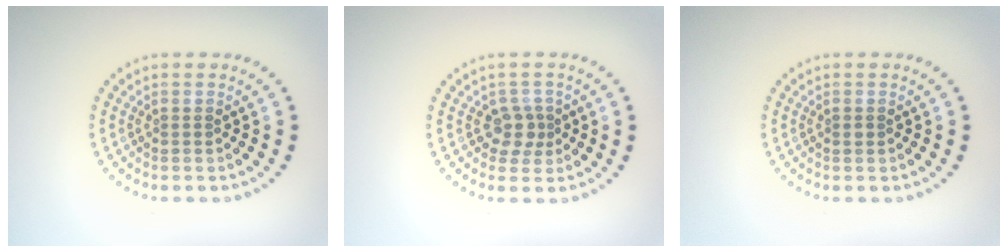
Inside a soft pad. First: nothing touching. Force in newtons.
{"total": 2.0, "press": 1.6, "slide": 1.1}
{"total": 0.5, "press": 0.5, "slide": 0.1}